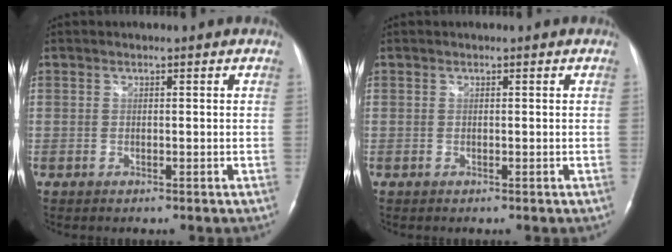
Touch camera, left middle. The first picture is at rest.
{"total": 0.0}